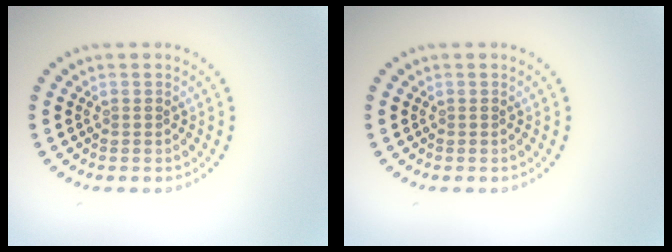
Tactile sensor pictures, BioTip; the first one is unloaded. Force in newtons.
{"total": 0.0}